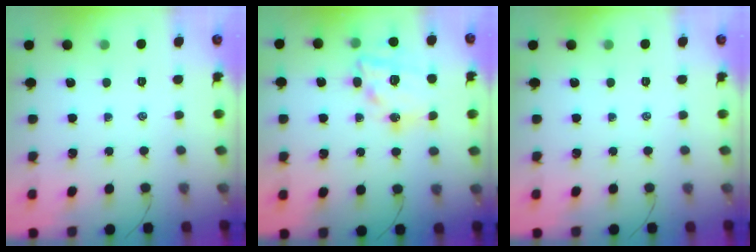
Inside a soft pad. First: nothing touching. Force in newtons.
{"total": 16.8, "press": 16.5, "slide": 3.2}
{"total": 0.0}